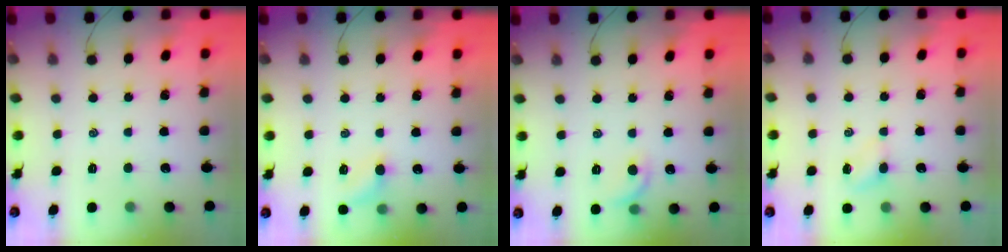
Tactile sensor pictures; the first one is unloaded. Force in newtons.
{"total": 6.8, "press": 6.5, "slide": 2.0}
{"total": 6.1, "press": 6.0, "slide": 1.4}
{"total": 3.3, "press": 3.1, "slide": 1.1}